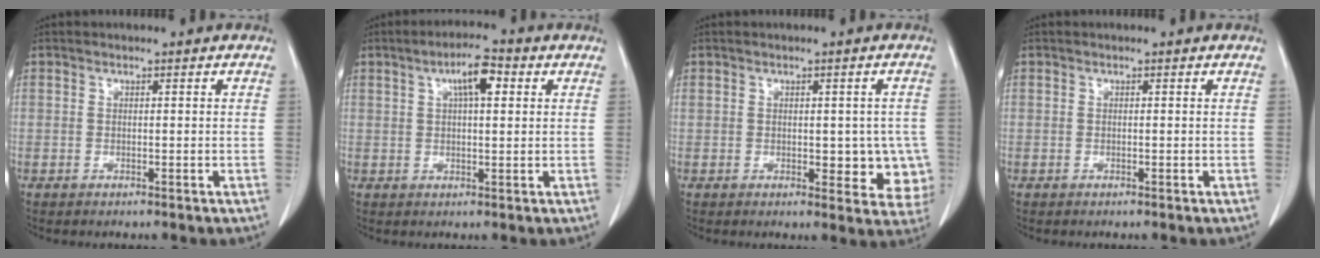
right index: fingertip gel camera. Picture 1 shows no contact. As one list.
[{"total": 5.6, "force": [2.1, 1.3, 5.0], "torque": [-0.089, 0.013, 0.033]}, {"total": 8.3, "force": [-0.4, 4.4, 7.1], "torque": [-0.075, 0.012, 0.008]}, {"total": 0.0}]